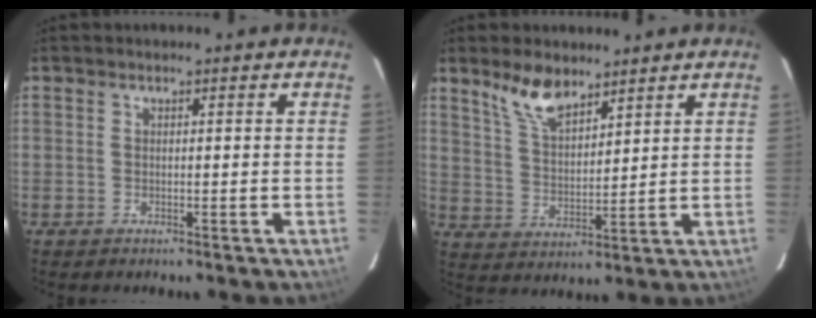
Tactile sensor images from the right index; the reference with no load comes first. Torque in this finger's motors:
{"motor_torque": [0.23, 0.19, 0.22, 0.08]}